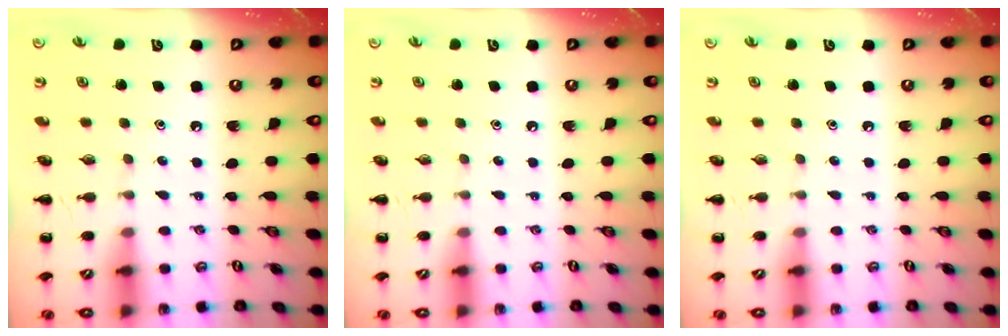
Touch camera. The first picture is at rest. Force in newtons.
{"total": 0.0}
{"total": 0.0}